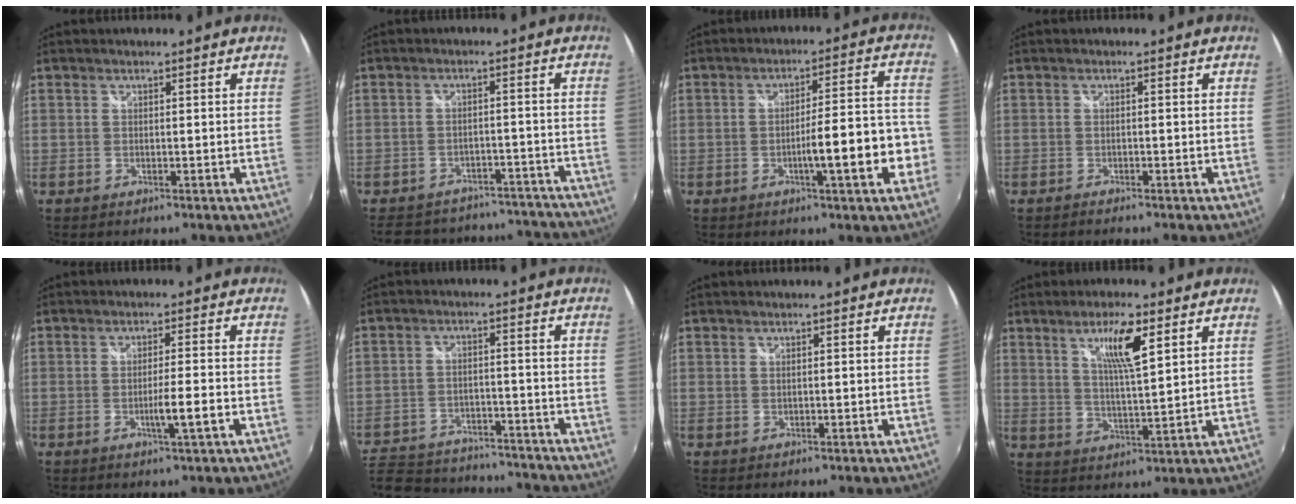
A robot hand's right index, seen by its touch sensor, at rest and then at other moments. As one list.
[{"total": 21.1, "force": [-18.7, 7.9, 5.9], "torque": [-0.121, 0.056, -0.217]}, {"total": 11.1, "force": [-3.7, 1.2, 10.3], "torque": [-0.154, 0.004, -0.048]}, {"total": 1.4, "force": [-1.3, 0.1, 0.5], "torque": [-0.012, -0.009, -0.023]}, {"total": 4.5, "force": [-1.6, -0.4, 4.1], "torque": [-0.068, -0.009, -0.027]}, {"total": 23.6, "force": [-19.4, 9.8, 9.3], "torque": [-0.218, 0.004, -0.265]}, {"total": 0.0}, {"total": 8.2, "force": [4.3, 1.3, 6.9], "torque": [-0.121, -0.001, 0.076]}]